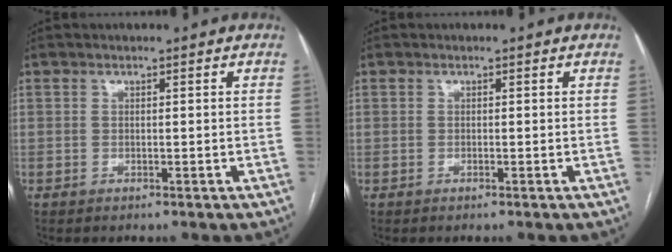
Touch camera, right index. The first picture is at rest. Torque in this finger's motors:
{"motor_torque": [-1.13, 1.00, -1.05, -0.21]}